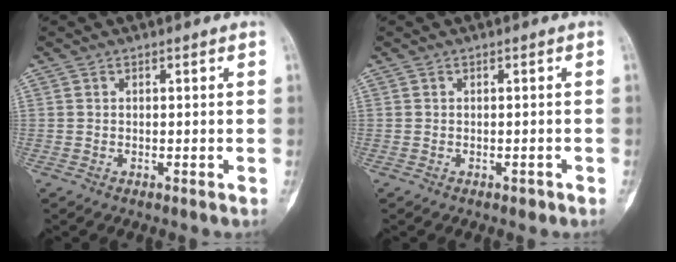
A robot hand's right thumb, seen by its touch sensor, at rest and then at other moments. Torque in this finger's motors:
{"motor_torque": [0.25, -0.17, 0.05, -0.47, -0.10]}